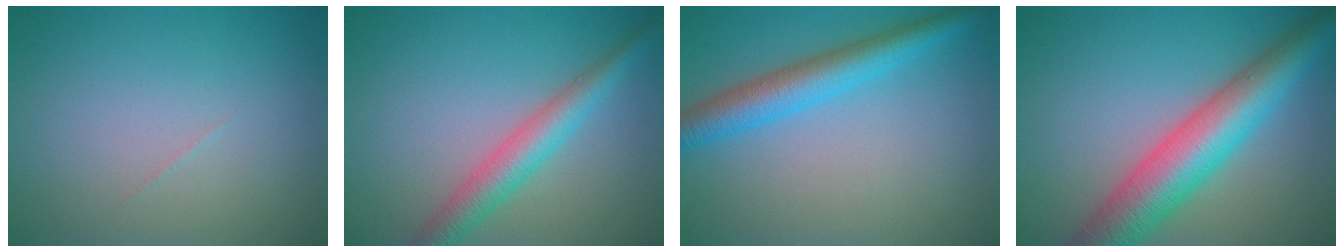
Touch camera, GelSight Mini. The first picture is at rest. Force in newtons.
{"total": 4.1, "press": 4.1, "slide": 0.0}
{"total": 4.8, "press": 4.8, "slide": 0.2}
{"total": 8.8, "press": 8.8, "slide": 0.3}